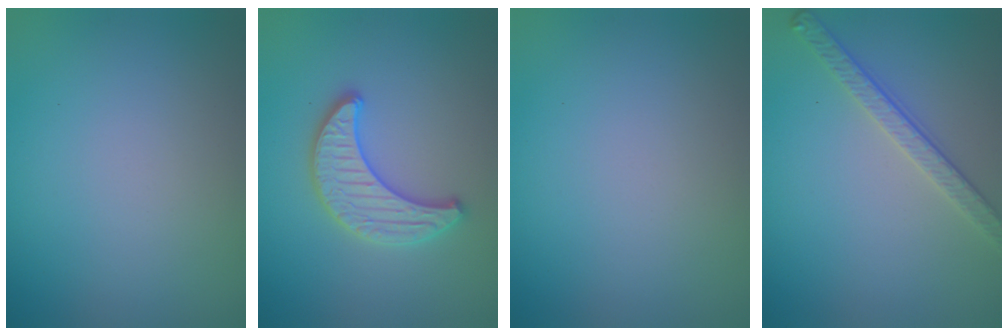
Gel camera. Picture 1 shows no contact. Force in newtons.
{"total": 3.4, "press": 3.4, "slide": 0.2}
{"total": 0.0}
{"total": 2.8, "press": 2.6, "slide": 1.0}